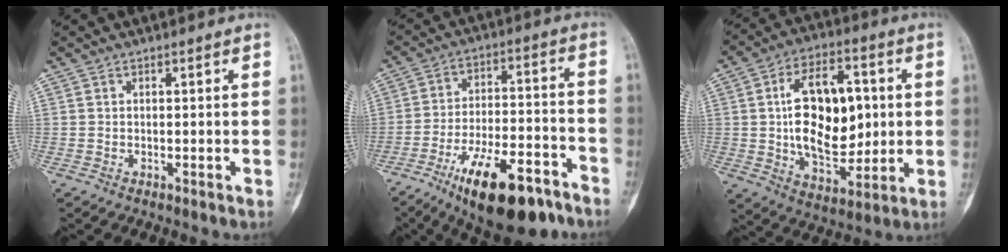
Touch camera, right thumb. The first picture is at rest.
{"total": 18.9, "force": [-11.7, 6.8, 13.2], "torque": [-0.203, 0.068, -0.186]}
{"total": 19.8, "force": [1.8, 11.7, 15.9], "torque": [-0.216, -0.002, 0.037]}